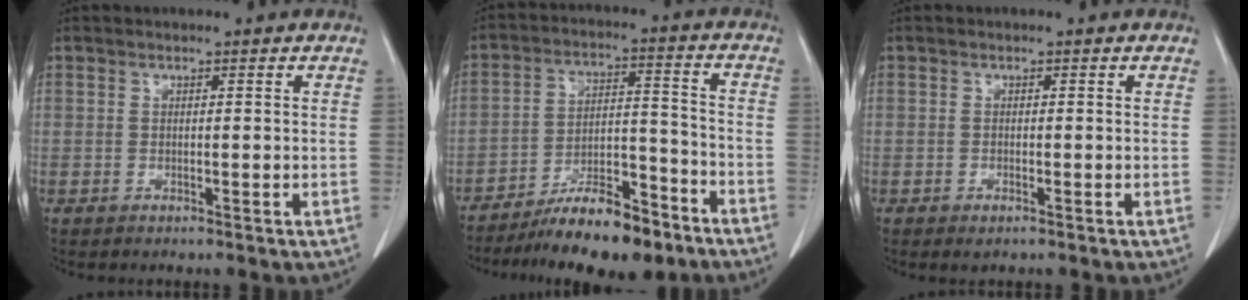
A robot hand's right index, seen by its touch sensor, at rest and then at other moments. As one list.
[{"total": 13.2, "force": [-10.0, 3.7, 7.8], "torque": [-0.121, 0.019, -0.165]}, {"total": 1.0, "force": [-0.6, 0.4, 0.7], "torque": [-0.011, -0.001, -0.002]}]